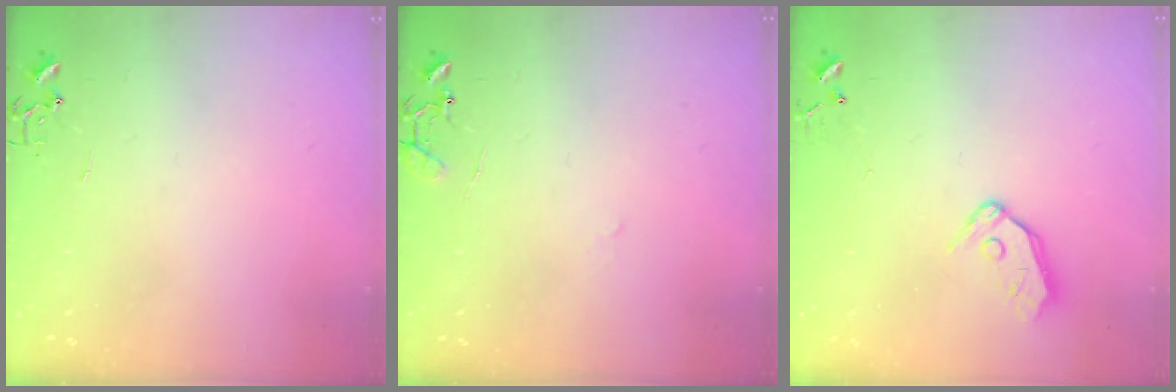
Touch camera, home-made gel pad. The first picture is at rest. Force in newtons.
{"total": 8.7, "press": 8.7, "slide": 0.8}
{"total": 8.7, "press": 8.7, "slide": 1.0}